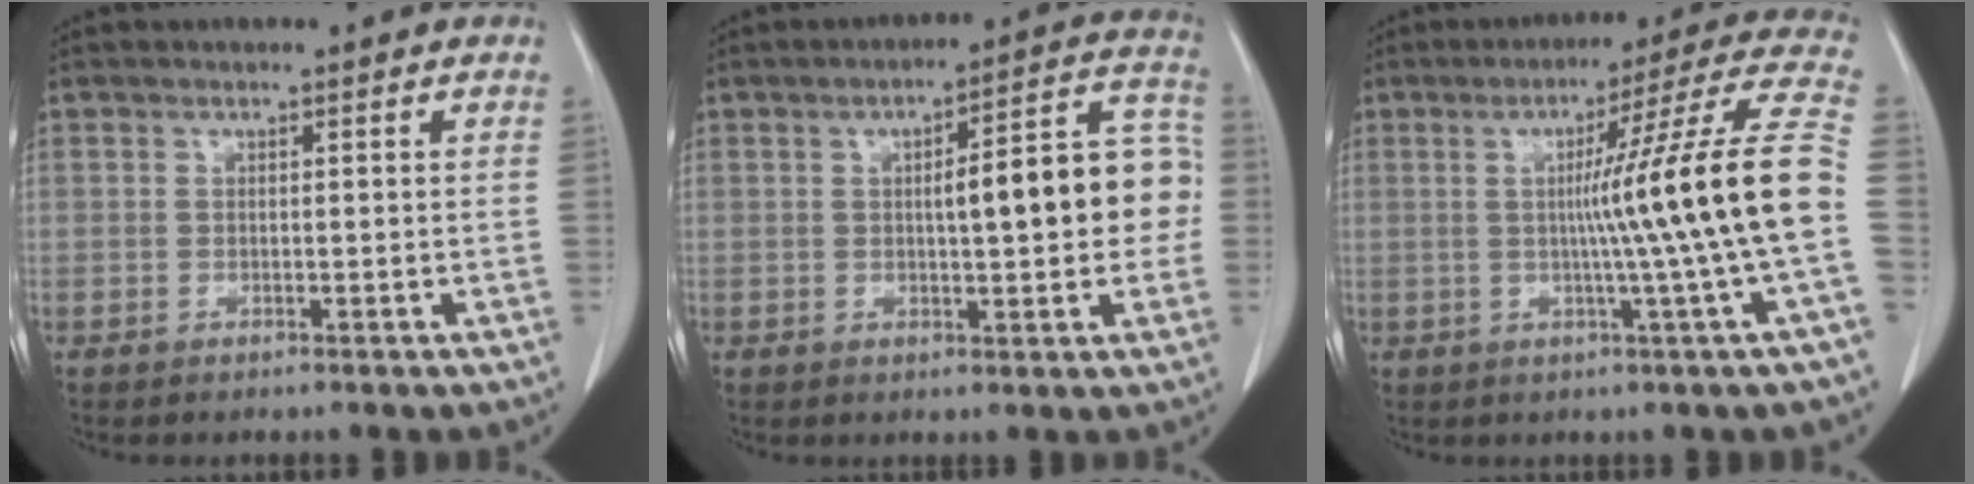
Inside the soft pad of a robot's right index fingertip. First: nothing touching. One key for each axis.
{"total": 12.3, "fx": 0.2, "fy": 2.9, "fz": 11.9, "tx": -0.151, "ty": 0.037, "tz": 0.004}
{"total": 16.8, "fx": -1.1, "fy": -3.2, "fz": 16.5, "tx": -0.225, "ty": -0.001, "tz": -0.024}